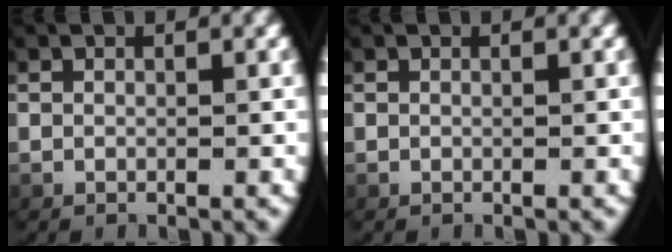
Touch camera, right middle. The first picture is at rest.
{"total": 0.0}